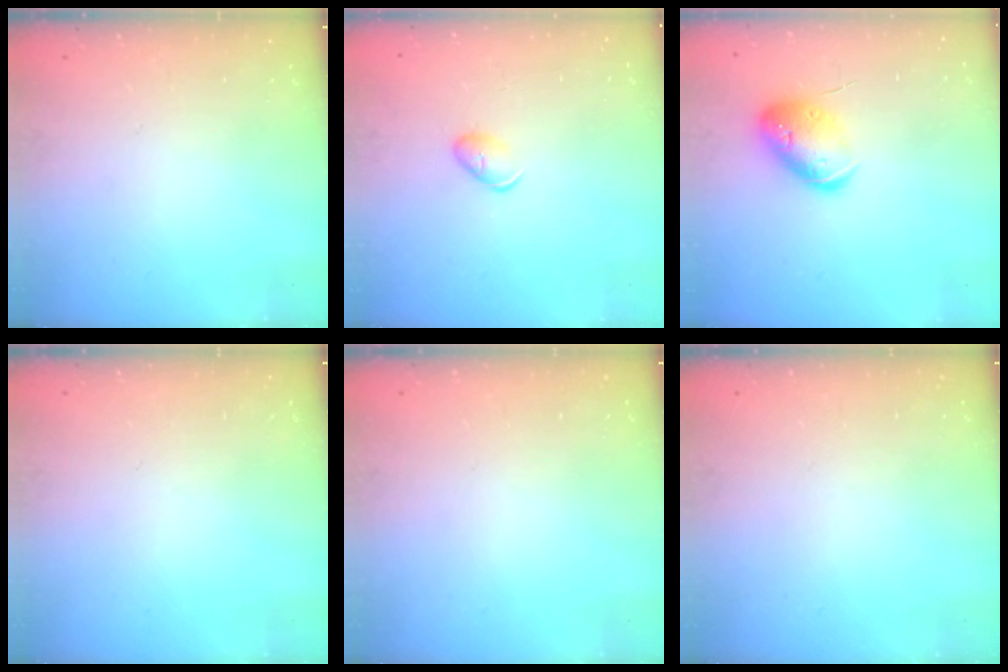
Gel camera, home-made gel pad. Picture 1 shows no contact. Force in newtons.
{"total": 7.0, "press": 6.9, "slide": 1.2}
{"total": 14.4, "press": 14.2, "slide": 2.0}
{"total": 0.0}
{"total": 0.0}
{"total": 0.0}